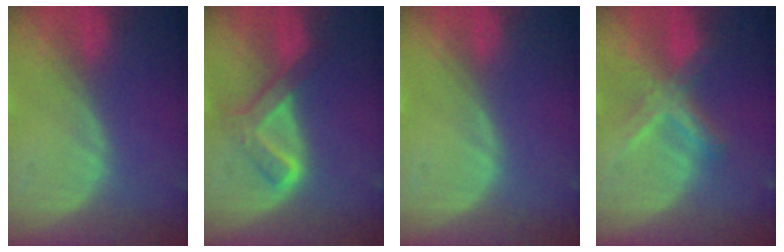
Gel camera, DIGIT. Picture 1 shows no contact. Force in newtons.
{"total": 5.3, "press": 5.3, "slide": 0.5}
{"total": 0.5, "press": 0.1, "slide": 0.5}
{"total": 7.1, "press": 6.0, "slide": 3.8}